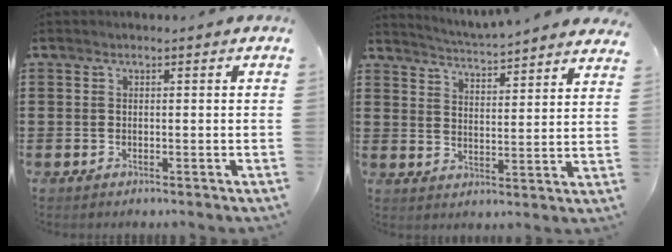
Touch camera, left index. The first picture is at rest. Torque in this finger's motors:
{"motor_torque": [1.01, -1.13, 0.19, 0.10]}